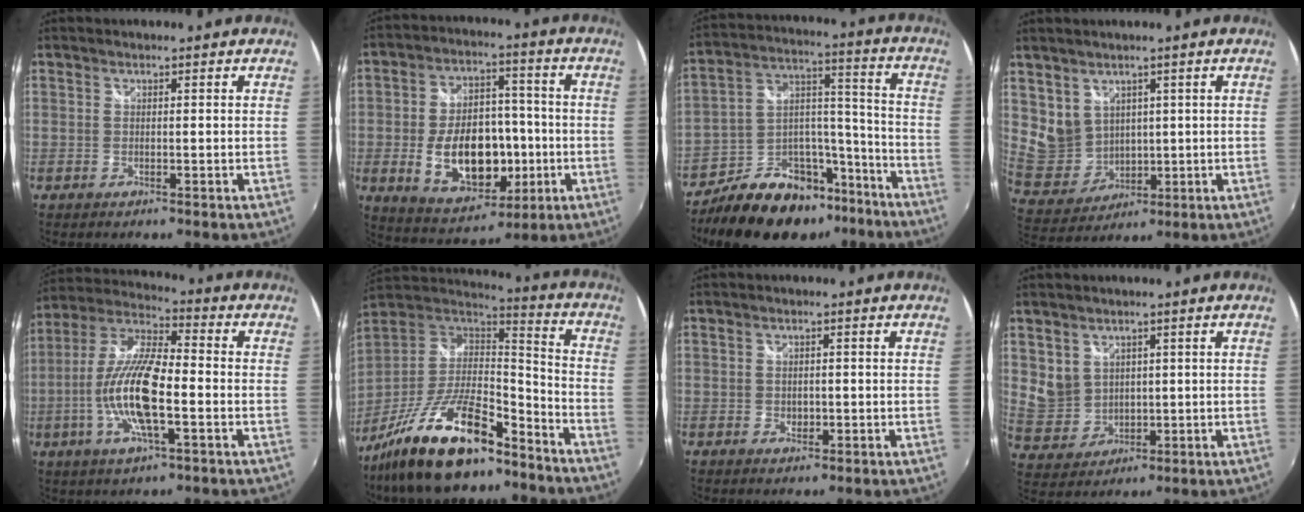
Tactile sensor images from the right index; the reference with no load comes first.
{"total": 16.6, "force": [-3.6, 10.1, 12.7], "torque": [-0.246, 0.013, -0.034]}
{"total": 20.6, "force": [-14.3, 11.2, 9.6], "torque": [-0.182, 0.057, -0.206]}
{"total": 7.8, "force": [3.7, 6.6, 2.2], "torque": [-0.041, 0.005, 0.096]}
{"total": 15.0, "force": [-3.7, 4.1, 13.9], "torque": [-0.278, -0.003, -0.074]}
{"total": 22.0, "force": [-14.9, 7.0, 14.6], "torque": [-0.282, -0.022, -0.256]}
{"total": 1.8, "force": [-0.4, 1.5, 1.0], "torque": [-0.015, 0.000, -0.006]}
{"total": 6.6, "force": [2.8, 5.6, 2.0], "torque": [-0.036, 0.004, 0.072]}